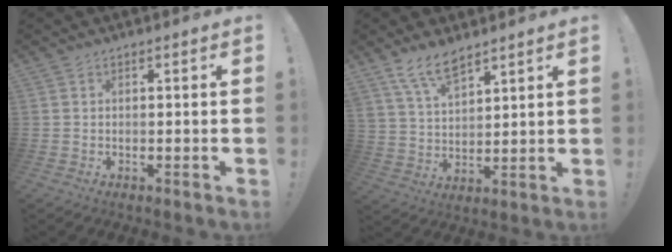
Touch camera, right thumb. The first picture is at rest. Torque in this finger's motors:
{"motor_torque": [0.77, 2.26, 1.26, 0.75, 0.12]}